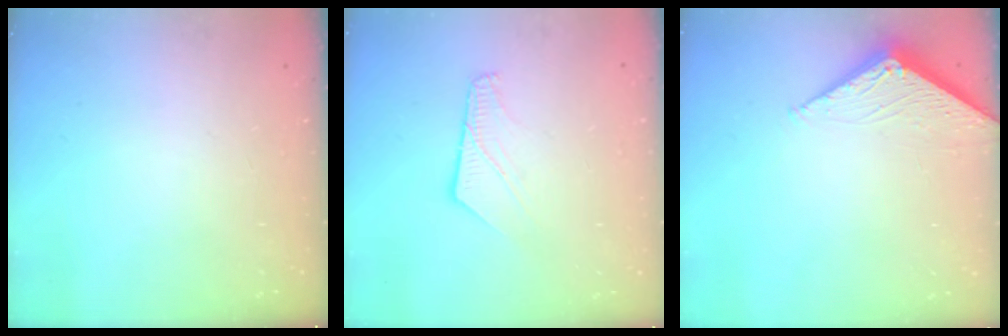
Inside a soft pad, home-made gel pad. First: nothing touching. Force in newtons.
{"total": 7.2, "press": 7.2, "slide": 0.5}
{"total": 4.0, "press": 3.9, "slide": 0.5}